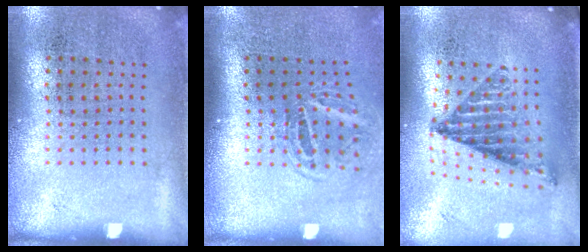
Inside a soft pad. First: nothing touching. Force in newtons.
{"total": 1.6, "press": 1.1, "slide": 1.2}
{"total": 1.1, "press": 1.0, "slide": 0.5}